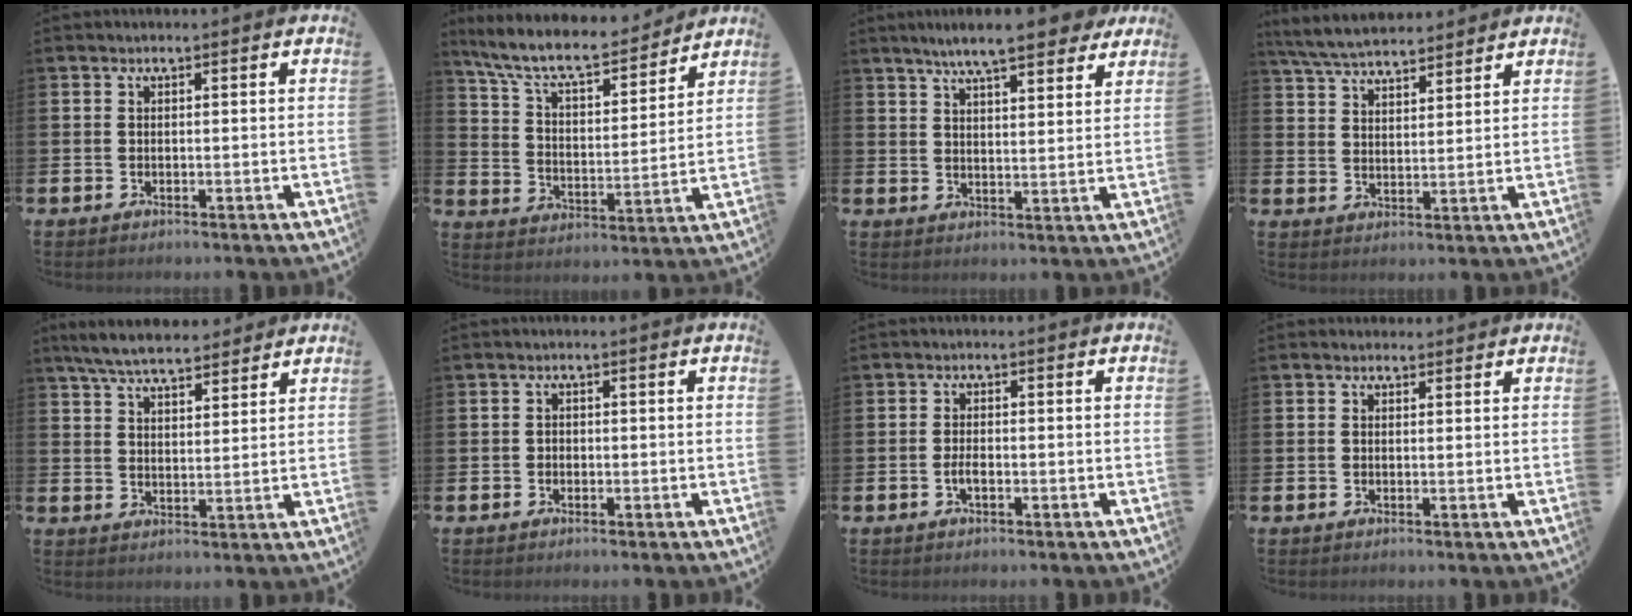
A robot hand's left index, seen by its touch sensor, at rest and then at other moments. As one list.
[{"total": 9.4, "force": [8.5, 2.3, 3.5], "torque": [-0.098, -0.057, 0.145]}, {"total": 8.1, "force": [7.2, 1.2, 3.5], "torque": [-0.065, -0.029, 0.125]}, {"total": 6.1, "force": [5.9, 1.0, 1.3], "torque": [-0.051, -0.024, 0.107]}, {"total": 6.7, "force": [6.3, 1.4, 1.8], "torque": [-0.048, -0.024, 0.113]}, {"total": 0.9, "force": [-0.4, 0.8, 0.2], "torque": [0.000, 0.002, -0.011]}, {"total": 1.7, "force": [-0.6, 0.7, 1.4], "torque": [-0.022, -0.001, -0.013]}, {"total": 0.9, "force": [0.7, 0.5, 0.2], "torque": [0.013, 0.000, 0.009]}]